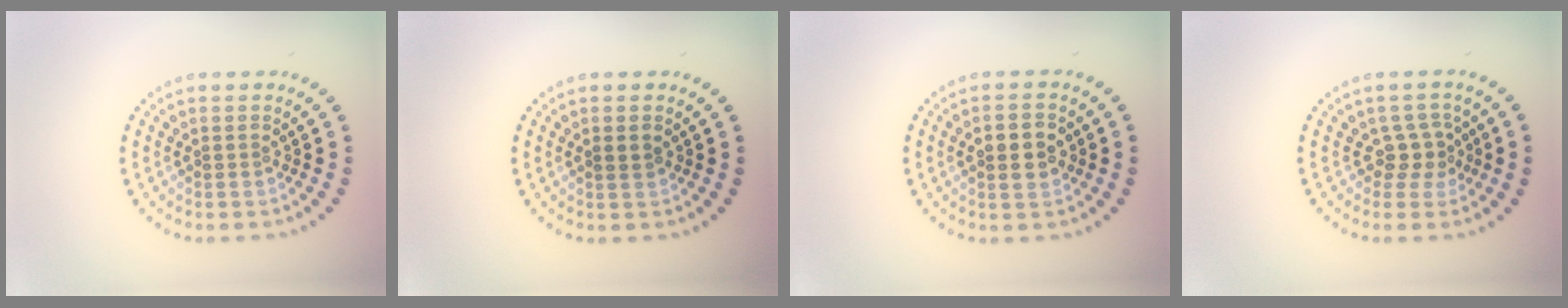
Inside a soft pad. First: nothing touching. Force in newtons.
{"total": 0.9, "press": 0.9, "slide": 0.0}
{"total": 2.9, "press": 2.9, "slide": 0.1}
{"total": 2.2, "press": 1.7, "slide": 1.4}